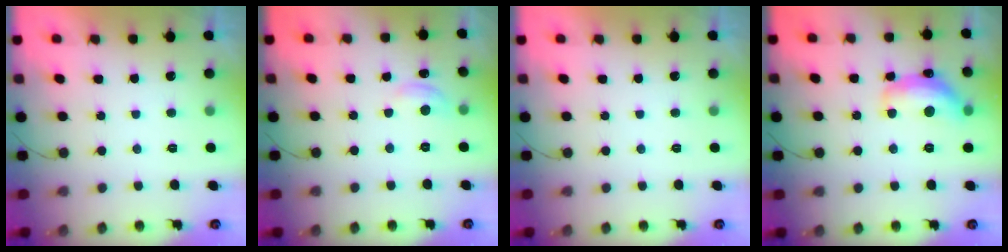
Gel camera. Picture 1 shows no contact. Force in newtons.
{"total": 5.0, "press": 5.0, "slide": 0.2}
{"total": 0.0}
{"total": 15.8, "press": 15.8, "slide": 1.0}